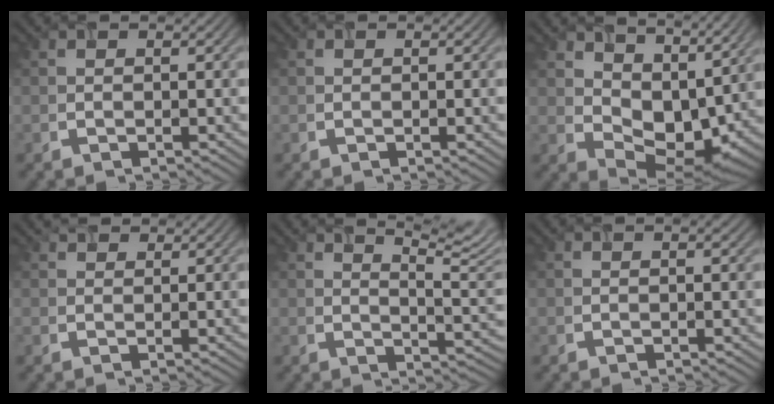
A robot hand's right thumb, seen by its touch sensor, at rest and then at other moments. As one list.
[{"total": 0.0}, {"total": 8.4, "force": [4.8, 5.2, 4.5], "torque": [-0.091, -0.007, 0.092]}, {"total": 2.1, "force": [1.9, 0.6, 0.7], "torque": [-0.014, 0.006, 0.034]}, {"total": 10.2, "force": [6.8, 2.6, 7.2], "torque": [-0.101, 0.015, 0.081]}, {"total": 0.7, "force": [0.5, 0.0, 0.6], "torque": [-0.007, 0.000, 0.006]}]